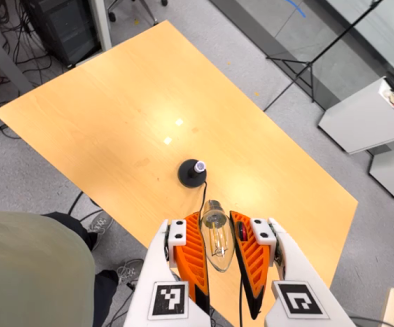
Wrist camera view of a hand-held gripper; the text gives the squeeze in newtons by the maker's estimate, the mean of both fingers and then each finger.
{"total": 20.7, "left": 22.6, "right": 18.7}